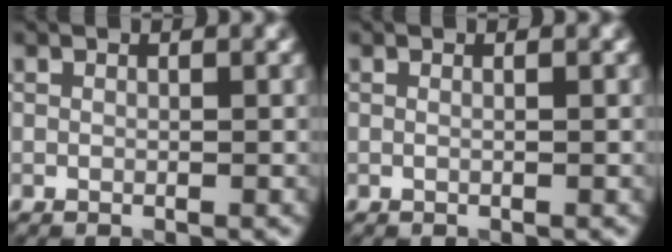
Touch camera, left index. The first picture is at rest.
{"total": 0.6, "force": [0.2, 0.2, 0.5], "torque": [-0.008, -0.002, -0.006]}